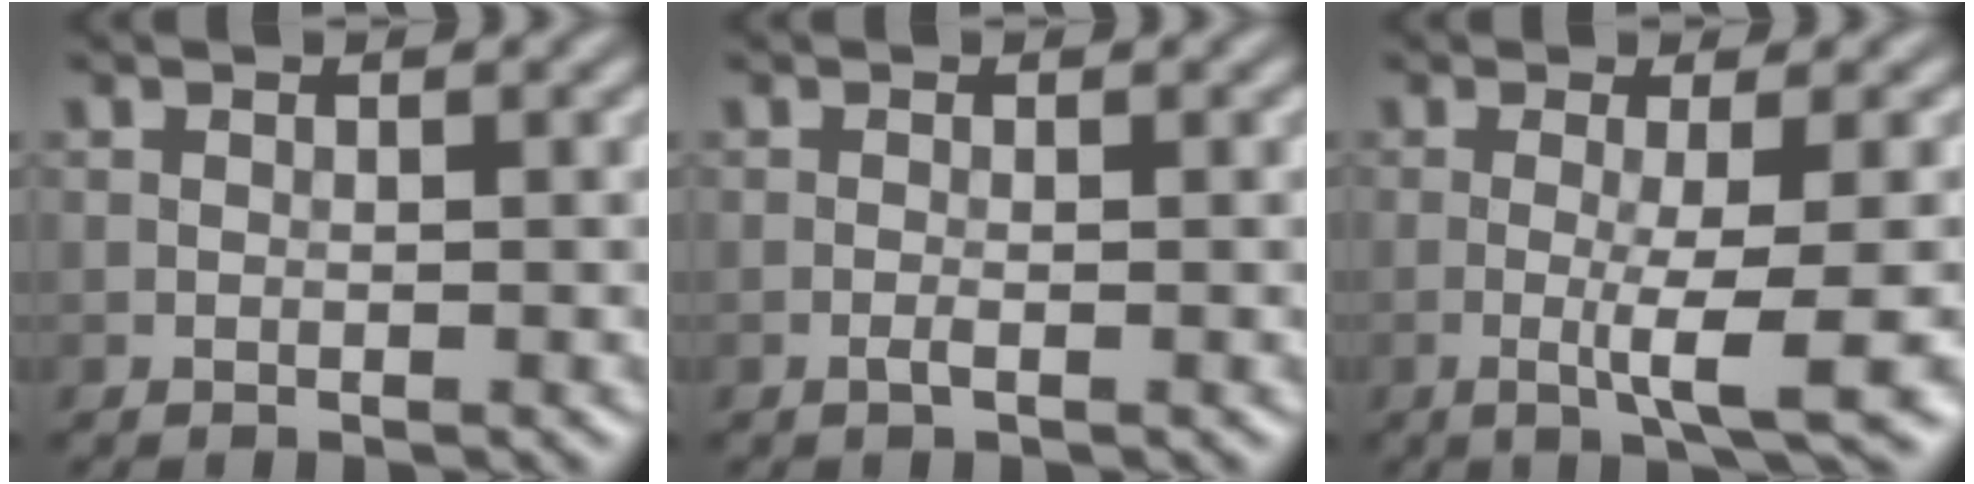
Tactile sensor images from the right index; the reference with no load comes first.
{"total": 0.7, "force": [-0.3, 0.1, 0.6], "torque": [-0.014, -0.002, -0.007]}
{"total": 6.1, "force": [-1.2, 1.0, 5.9], "torque": [-0.091, -0.008, -0.020]}